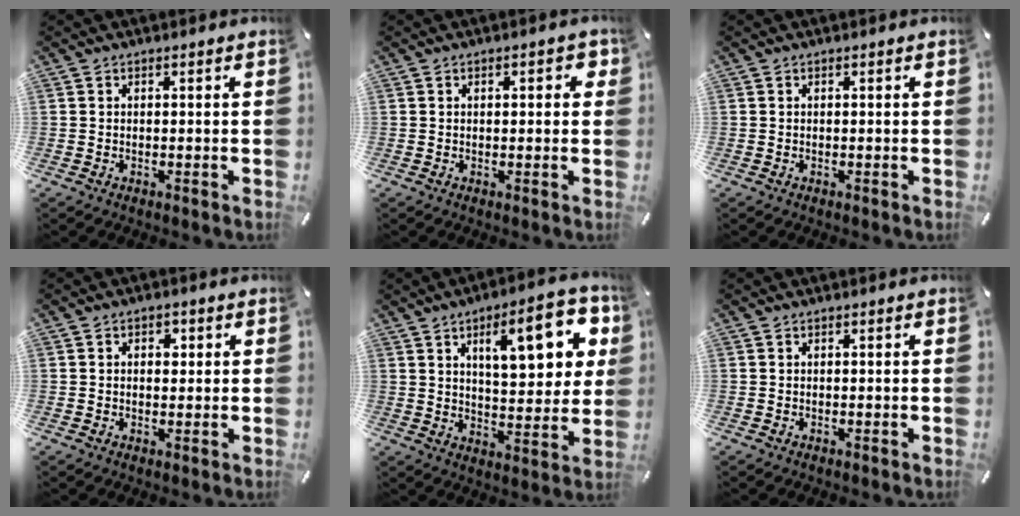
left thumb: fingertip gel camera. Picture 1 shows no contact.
{"total": 2.5, "force": [0.3, 1.3, 2.1], "torque": [-0.026, 0.004, 0.000]}
{"total": 0.0}
{"total": 2.6, "force": [0.4, 1.9, 1.7], "torque": [-0.013, -0.001, -0.002]}
{"total": 18.0, "force": [7.4, 7.3, 14.7], "torque": [-0.204, -0.018, 0.112]}
{"total": 0.0}